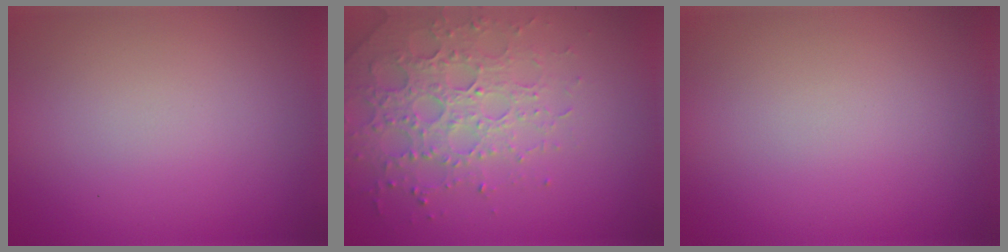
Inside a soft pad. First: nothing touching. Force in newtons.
{"total": 4.9, "press": 4.7, "slide": 1.2}
{"total": 0.0}